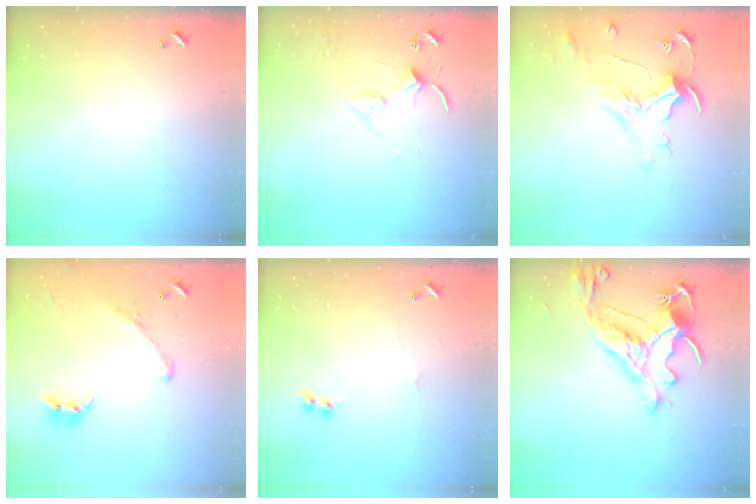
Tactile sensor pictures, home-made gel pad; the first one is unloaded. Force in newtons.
{"total": 2.8, "press": 2.8, "slide": 0.4}
{"total": 1.6, "press": 1.4, "slide": 0.7}
{"total": 2.0, "press": 1.5, "slide": 1.2}
{"total": 2.1, "press": 2.1, "slide": 0.5}
{"total": 10.4, "press": 10.2, "slide": 2.1}